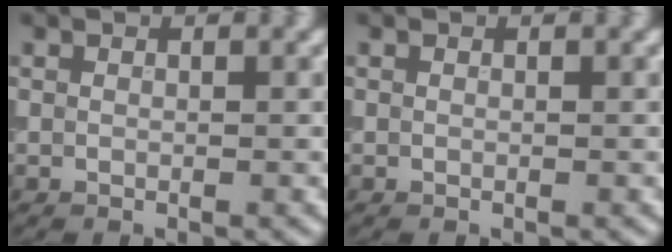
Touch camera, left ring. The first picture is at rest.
{"total": 0.0}